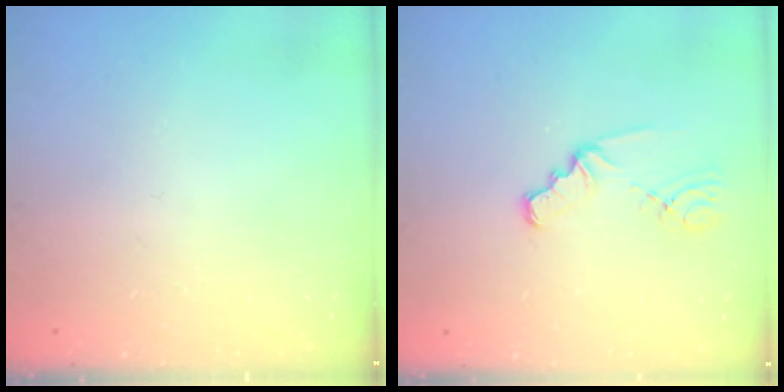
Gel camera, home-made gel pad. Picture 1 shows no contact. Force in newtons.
{"total": 1.9, "press": 1.9, "slide": 0.3}